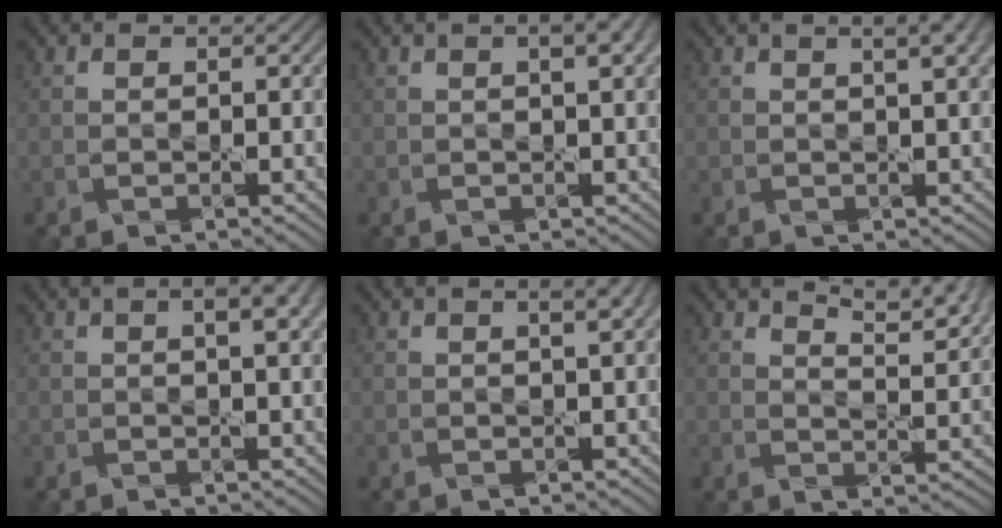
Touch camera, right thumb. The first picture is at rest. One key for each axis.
{"total": 4.8, "fx": 2.0, "fy": 1.5, "fz": 4.1, "tx": -0.051, "ty": 0.006, "tz": 0.015}
{"total": 5.2, "fx": 2.4, "fy": 1.5, "fz": 4.3, "tx": -0.050, "ty": 0.012, "tz": 0.014}
{"total": 5.5, "fx": 2.2, "fy": 1.7, "fz": 4.8, "tx": -0.058, "ty": 0.007, "tz": 0.016}
{"total": 3.6, "fx": 1.5, "fy": 1.0, "fz": 3.1, "tx": -0.033, "ty": 0.004, "tz": 0.006}
{"total": 7.2, "fx": 5.6, "fy": 1.4, "fz": 4.4, "tx": -0.070, "ty": -0.007, "tz": 0.084}